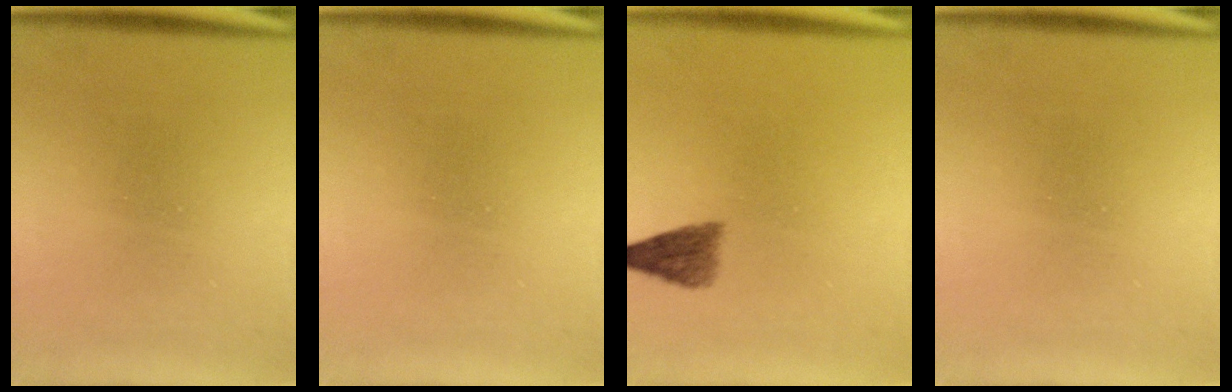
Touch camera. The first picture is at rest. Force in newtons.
{"total": 0.0}
{"total": 2.9}
{"total": 0.0}